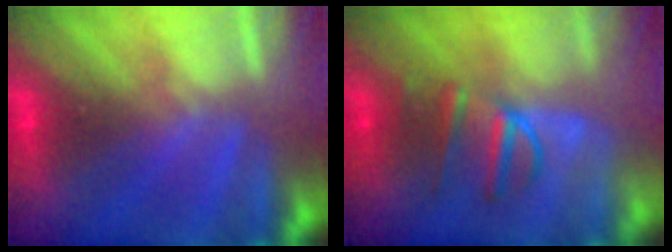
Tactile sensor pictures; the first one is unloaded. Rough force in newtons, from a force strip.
{"total": 2.9}